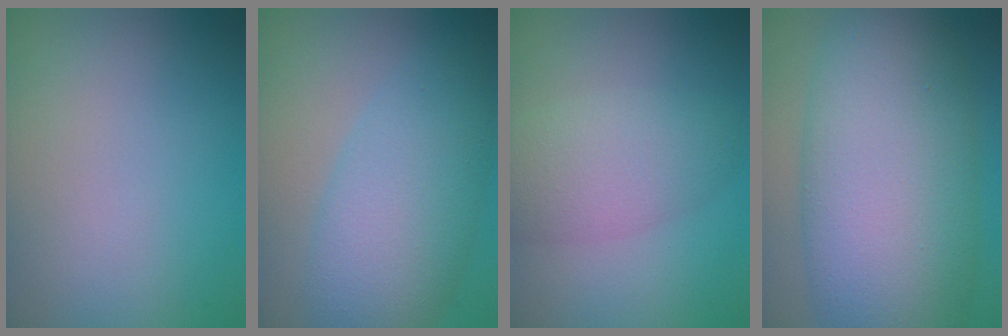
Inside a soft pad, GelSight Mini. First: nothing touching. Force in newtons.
{"total": 7.1, "press": 7.1, "slide": 0.1}
{"total": 4.3, "press": 4.3, "slide": 0.1}
{"total": 14.2, "press": 14.2, "slide": 0.1}